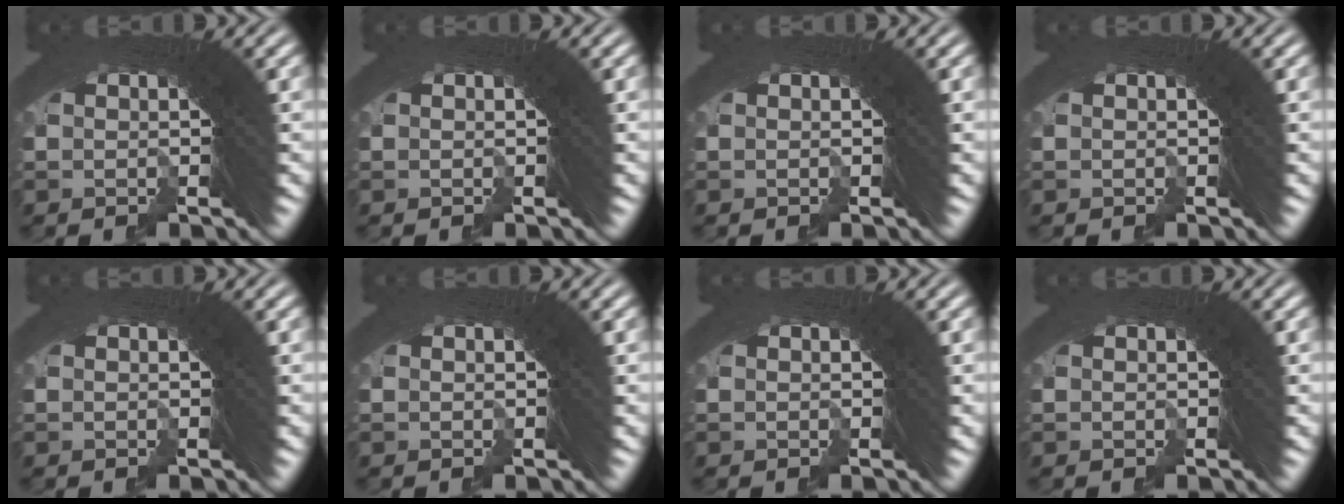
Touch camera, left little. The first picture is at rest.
{"total": 0.0}
{"total": 0.0}
{"total": 0.0}
{"total": 0.0}
{"total": 0.0}
{"total": 0.0}
{"total": 0.0}